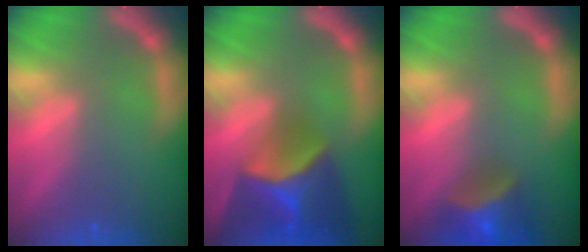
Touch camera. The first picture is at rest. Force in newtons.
{"total": 9.4}
{"total": 5.9}